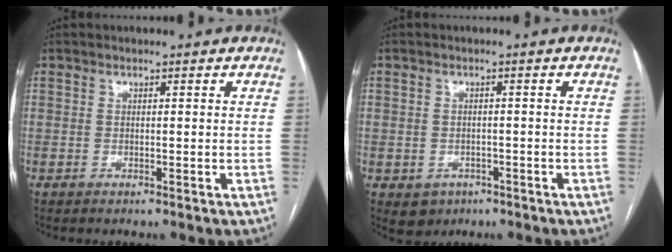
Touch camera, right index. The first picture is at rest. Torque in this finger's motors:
{"motor_torque": [-0.59, 0.00, -1.05, -0.21]}